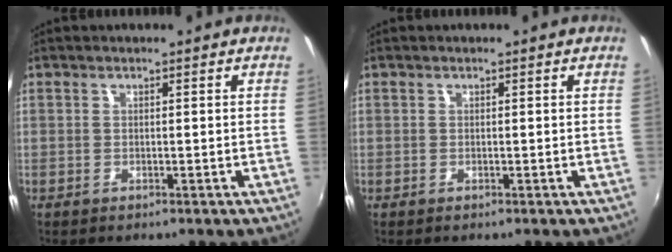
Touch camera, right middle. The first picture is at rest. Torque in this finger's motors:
{"motor_torque": [-0.14, -0.29, -0.01, 0.01]}